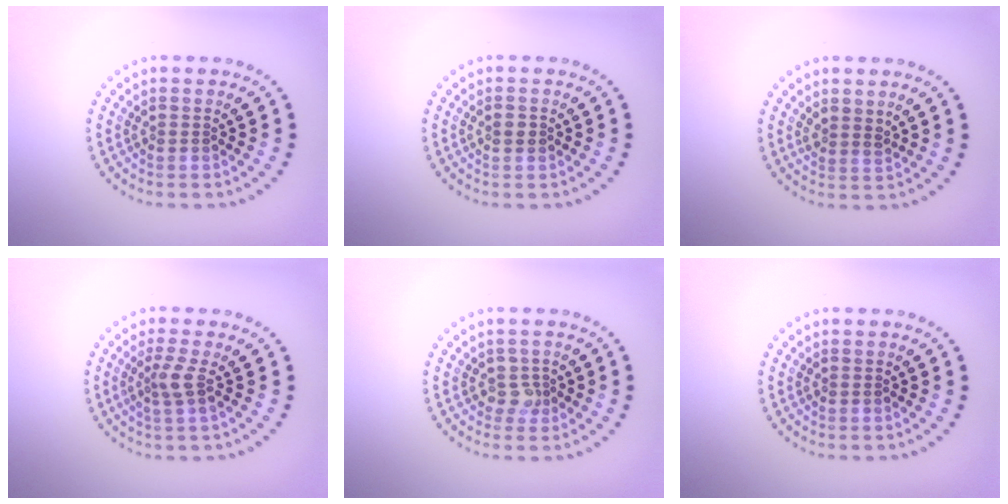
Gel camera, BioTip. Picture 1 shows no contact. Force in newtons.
{"total": 1.2, "press": 1.2, "slide": 0.1}
{"total": 1.5, "press": 1.1, "slide": 1.0}
{"total": 1.9, "press": 1.3, "slide": 1.4}
{"total": 1.5, "press": 1.2, "slide": 0.9}
{"total": 0.0}